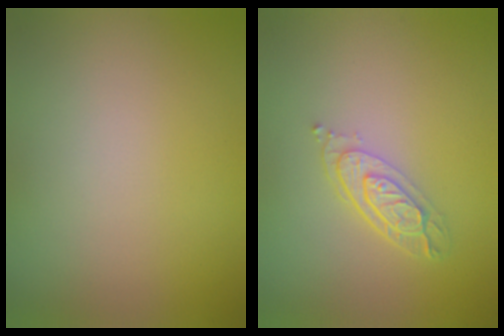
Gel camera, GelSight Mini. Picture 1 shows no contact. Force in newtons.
{"total": 3.3, "press": 2.6, "slide": 2.1}